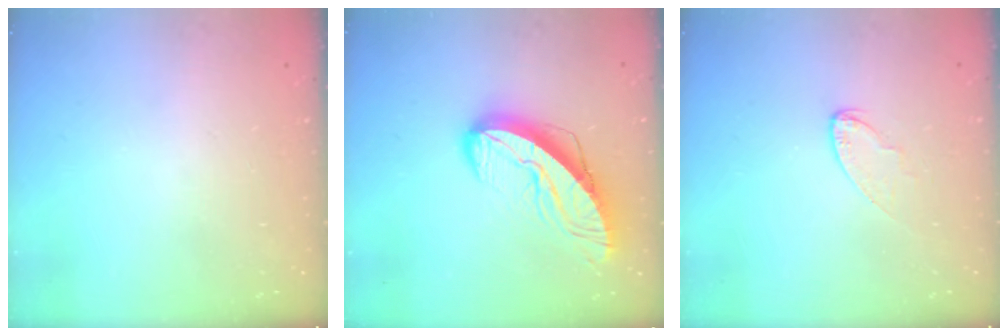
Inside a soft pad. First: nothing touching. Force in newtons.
{"total": 13.2, "press": 13.1, "slide": 1.0}
{"total": 5.0, "press": 5.0, "slide": 0.4}